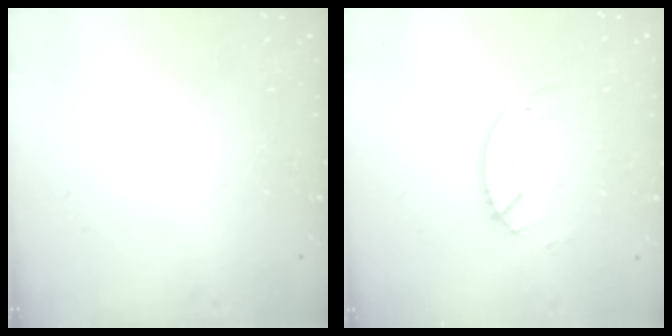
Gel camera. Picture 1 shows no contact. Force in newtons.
{"total": 2.6, "press": 2.6, "slide": 0.3}